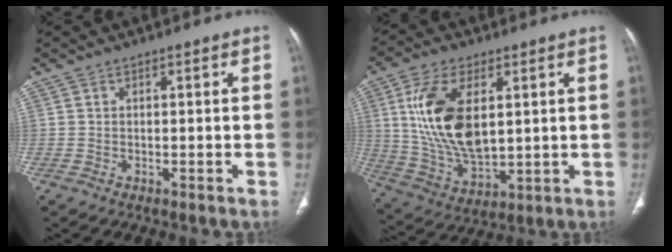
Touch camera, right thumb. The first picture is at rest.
{"total": 16.7, "force": [3.8, 8.8, 13.7], "torque": [-0.256, -0.016, 0.083]}